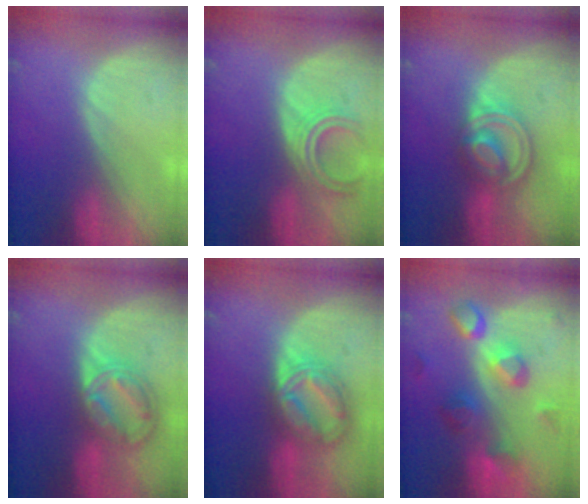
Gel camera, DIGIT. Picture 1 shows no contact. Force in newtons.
{"total": 5.2, "press": 5.1, "slide": 1.0}
{"total": 7.9, "press": 6.9, "slide": 3.9}
{"total": 8.7, "press": 7.4, "slide": 4.6}
{"total": 8.2, "press": 8.2, "slide": 0.6}
{"total": 9.2, "press": 8.6, "slide": 3.3}